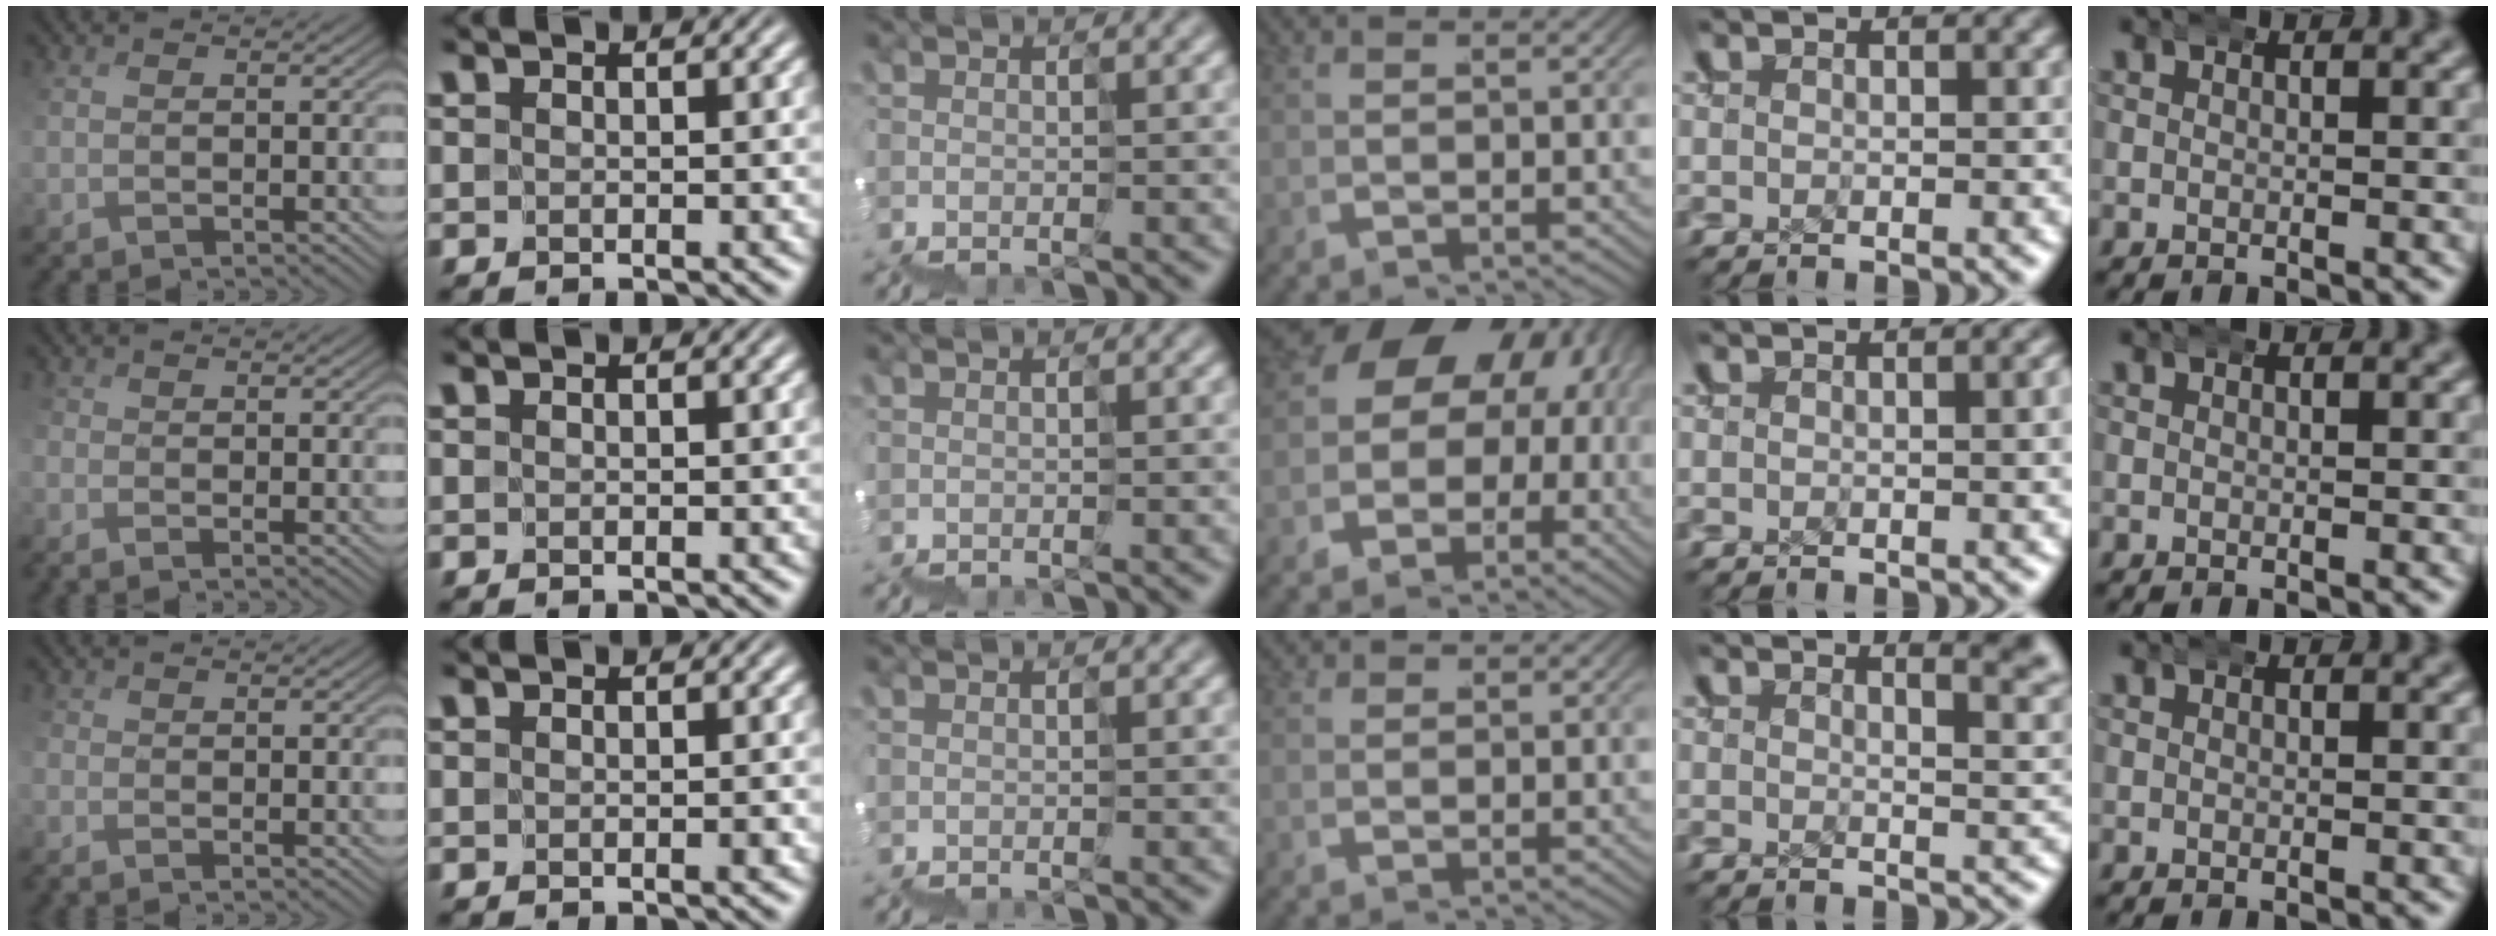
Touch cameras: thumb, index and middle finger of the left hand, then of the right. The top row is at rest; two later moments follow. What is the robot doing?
{"motion": "wrap", "object": "ethernet cable"}